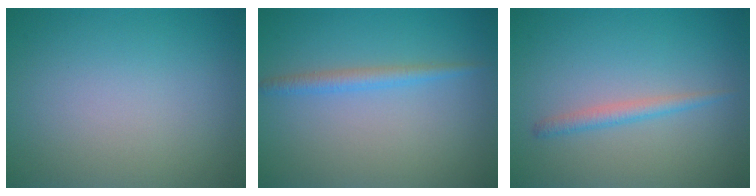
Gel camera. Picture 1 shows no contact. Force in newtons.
{"total": 1.7, "press": 1.7, "slide": 0.1}
{"total": 1.5, "press": 1.5, "slide": 0.1}